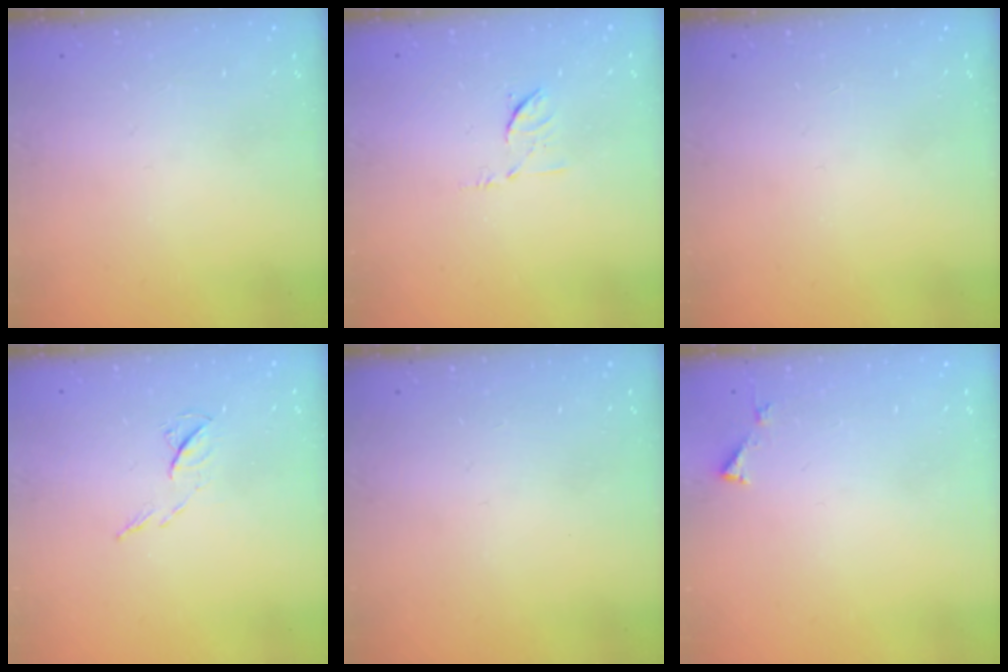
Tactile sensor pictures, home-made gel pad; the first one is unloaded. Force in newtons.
{"total": 6.6, "press": 6.5, "slide": 1.1}
{"total": 0.0}
{"total": 6.1, "press": 5.9, "slide": 1.3}
{"total": 0.0}
{"total": 3.0, "press": 3.0, "slide": 0.2}